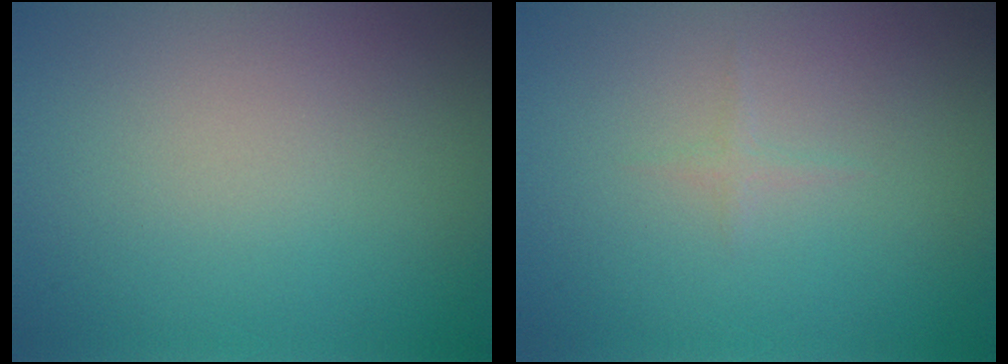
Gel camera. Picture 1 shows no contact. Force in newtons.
{"total": 0.6, "press": 0.6, "slide": 0.0}